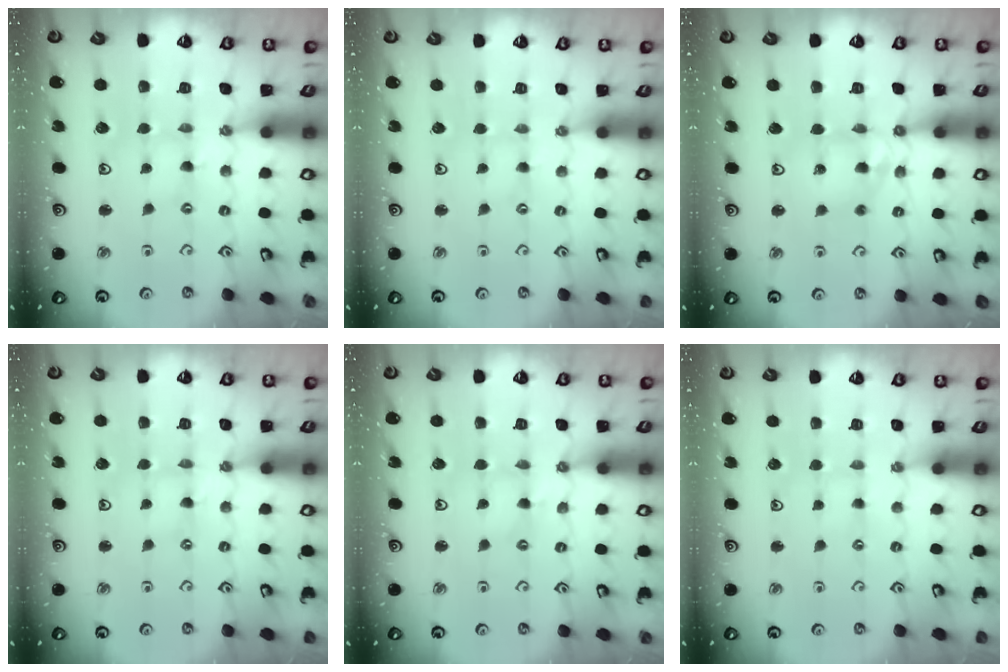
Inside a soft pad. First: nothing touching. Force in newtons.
{"total": 0.0}
{"total": 10.7, "press": 10.6, "slide": 1.6}
{"total": 0.7, "press": 0.7, "slide": 0.2}
{"total": 1.1, "press": 1.0, "slide": 0.2}
{"total": 0.0}